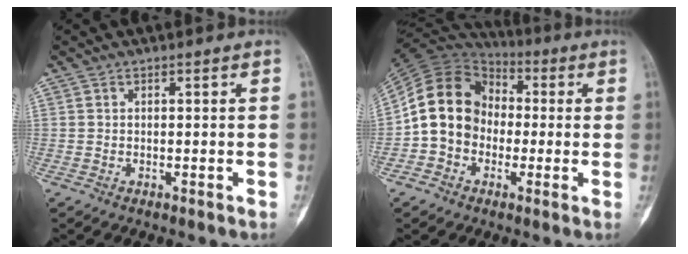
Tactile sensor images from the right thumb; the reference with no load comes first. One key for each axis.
{"total": 14.4, "fx": -1.2, "fy": 12.0, "fz": 7.9, "tx": -0.123, "ty": 0.035, "tz": -0.033}